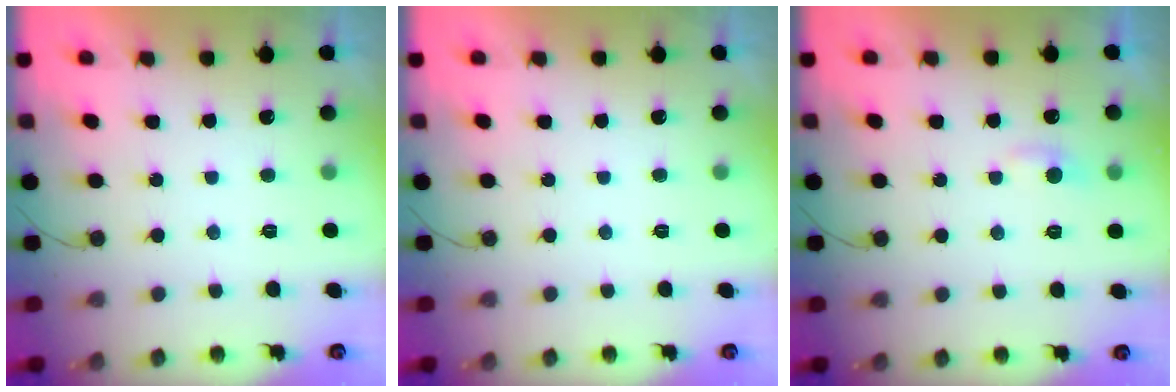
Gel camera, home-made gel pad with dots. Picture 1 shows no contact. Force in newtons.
{"total": 0.0}
{"total": 4.6, "press": 4.5, "slide": 0.5}